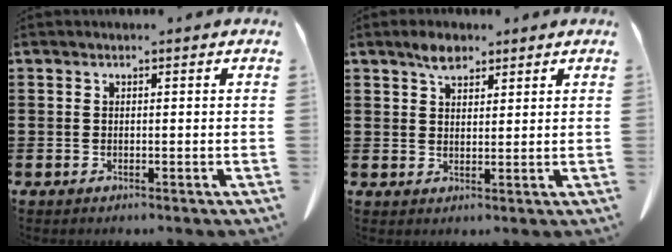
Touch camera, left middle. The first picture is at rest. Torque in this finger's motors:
{"motor_torque": [0.01, 0.00, 0.07, 0.02]}